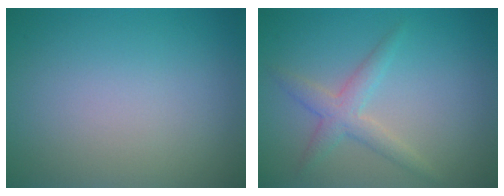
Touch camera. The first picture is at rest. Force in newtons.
{"total": 2.5, "press": 2.5, "slide": 0.1}